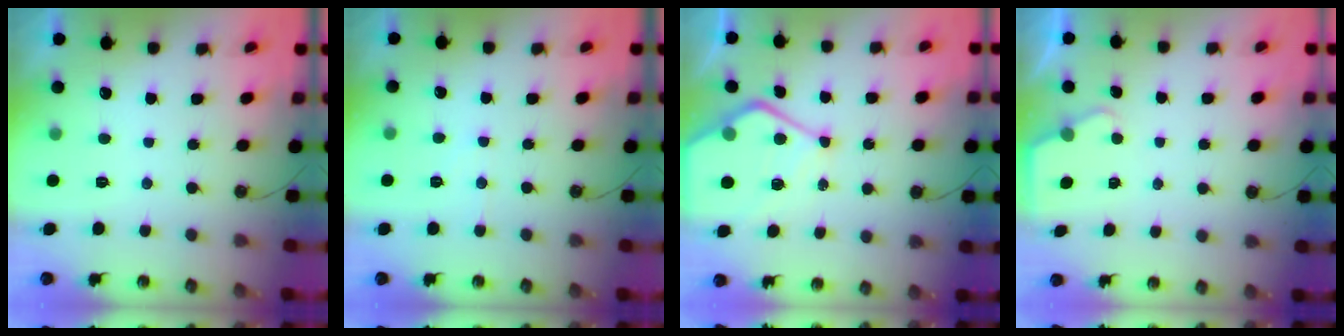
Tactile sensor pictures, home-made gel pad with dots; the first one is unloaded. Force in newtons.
{"total": 4.5, "press": 4.5, "slide": 0.2}
{"total": 13.5, "press": 13.5, "slide": 1.3}
{"total": 2.1, "press": 2.0, "slide": 0.4}